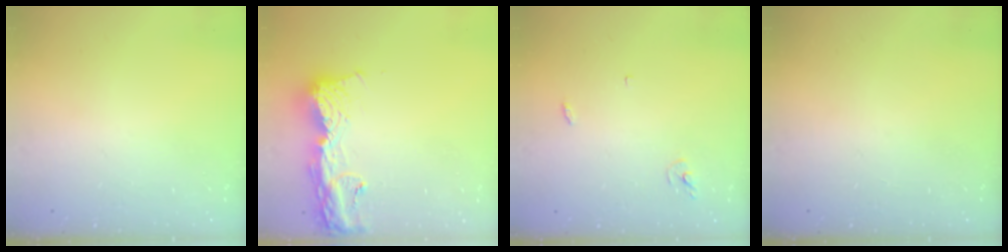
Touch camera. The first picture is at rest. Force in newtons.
{"total": 13.9, "press": 13.8, "slide": 1.2}
{"total": 2.9, "press": 2.9, "slide": 0.2}
{"total": 0.0}